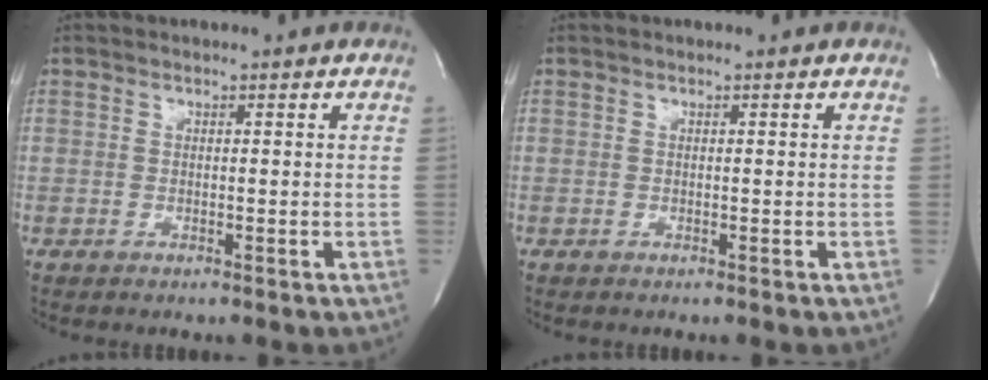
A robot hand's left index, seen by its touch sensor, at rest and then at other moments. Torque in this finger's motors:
{"motor_torque": [0.00, 0.00, 0.00, 0.01]}